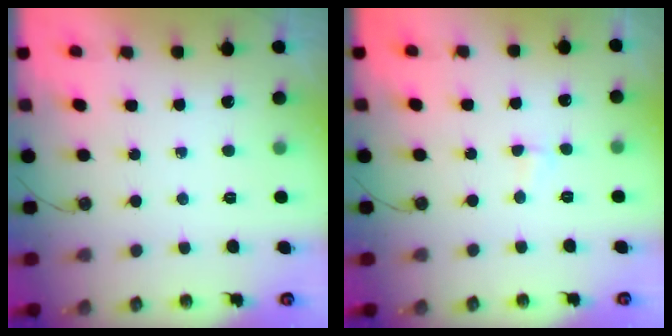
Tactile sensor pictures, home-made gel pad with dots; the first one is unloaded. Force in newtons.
{"total": 4.1, "press": 2.2, "slide": 3.5}